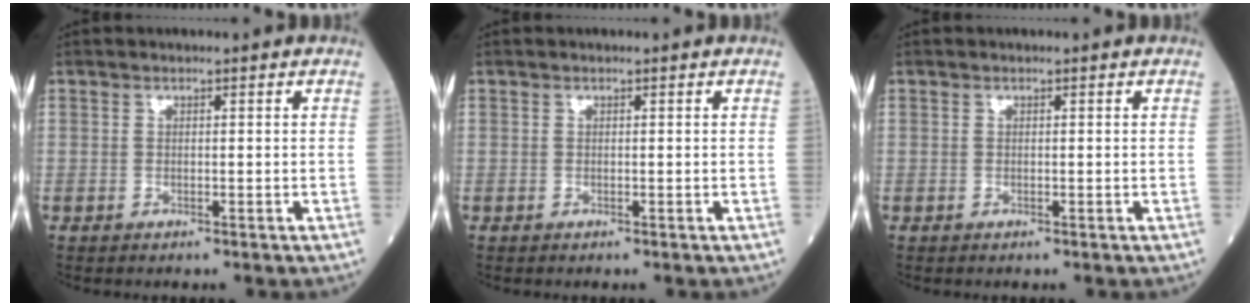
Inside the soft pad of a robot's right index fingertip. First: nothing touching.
{"total": 0.0}
{"total": 0.0}